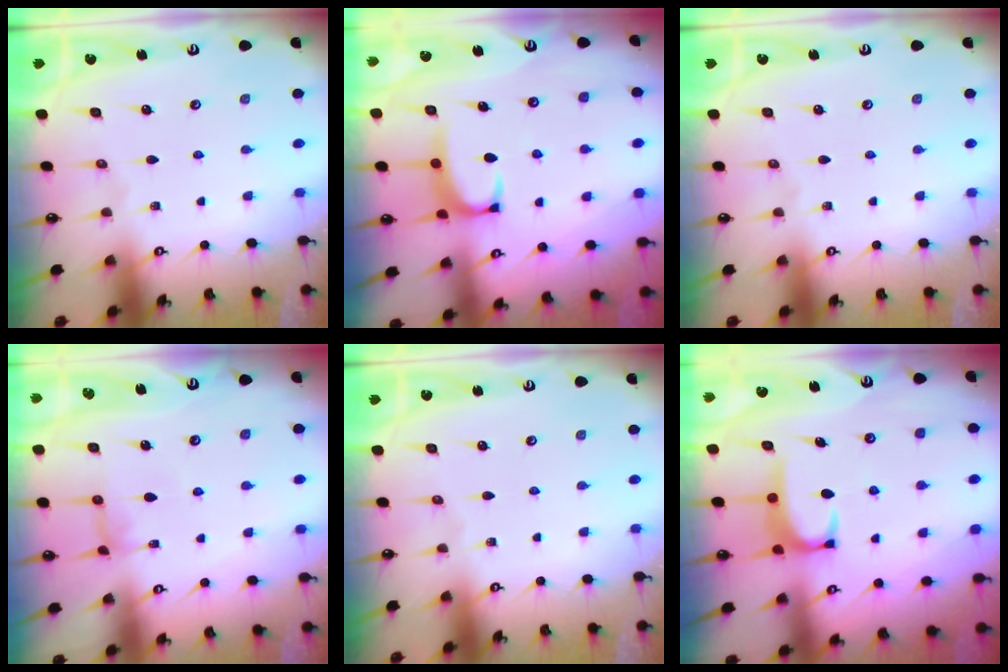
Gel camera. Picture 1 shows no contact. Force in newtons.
{"total": 2.1, "press": 2.1, "slide": 0.6}
{"total": 0.0}
{"total": 3.4, "press": 3.3, "slide": 0.6}
{"total": 0.0}
{"total": 2.9, "press": 2.8, "slide": 0.5}